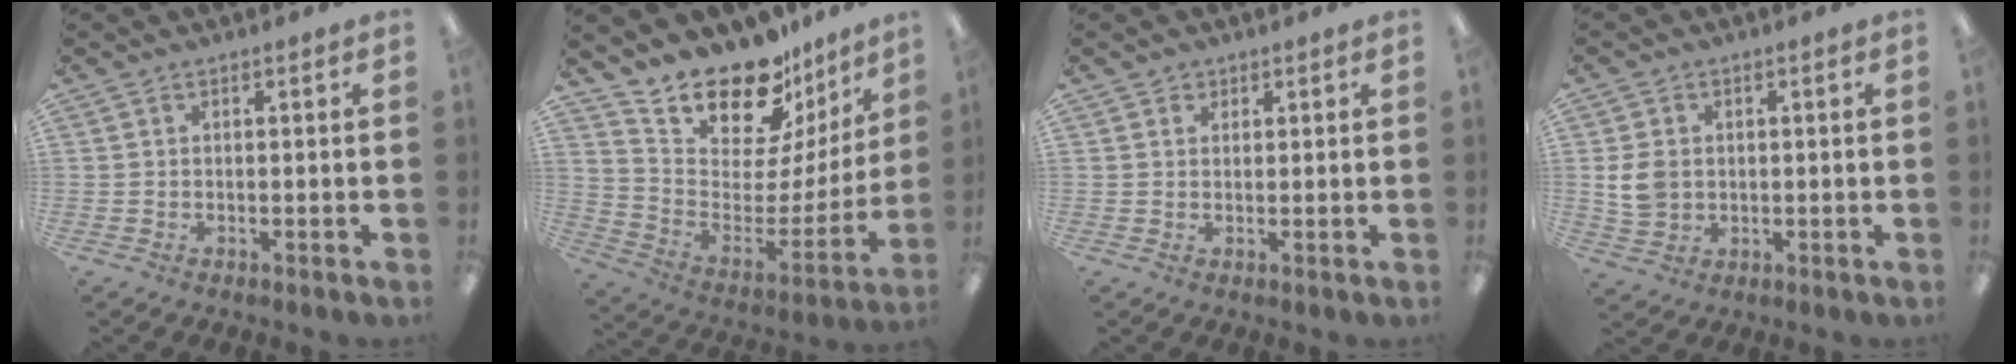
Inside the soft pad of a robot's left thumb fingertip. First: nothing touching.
{"total": 17.7, "force": [16.2, 5.7, 4.1], "torque": [-0.079, -0.150, 0.284]}
{"total": 1.5, "force": [1.0, 1.1, 0.1], "torque": [0.005, -0.001, 0.017]}
{"total": 6.4, "force": [0.5, 5.2, 3.5], "torque": [-0.074, 0.007, 0.011]}